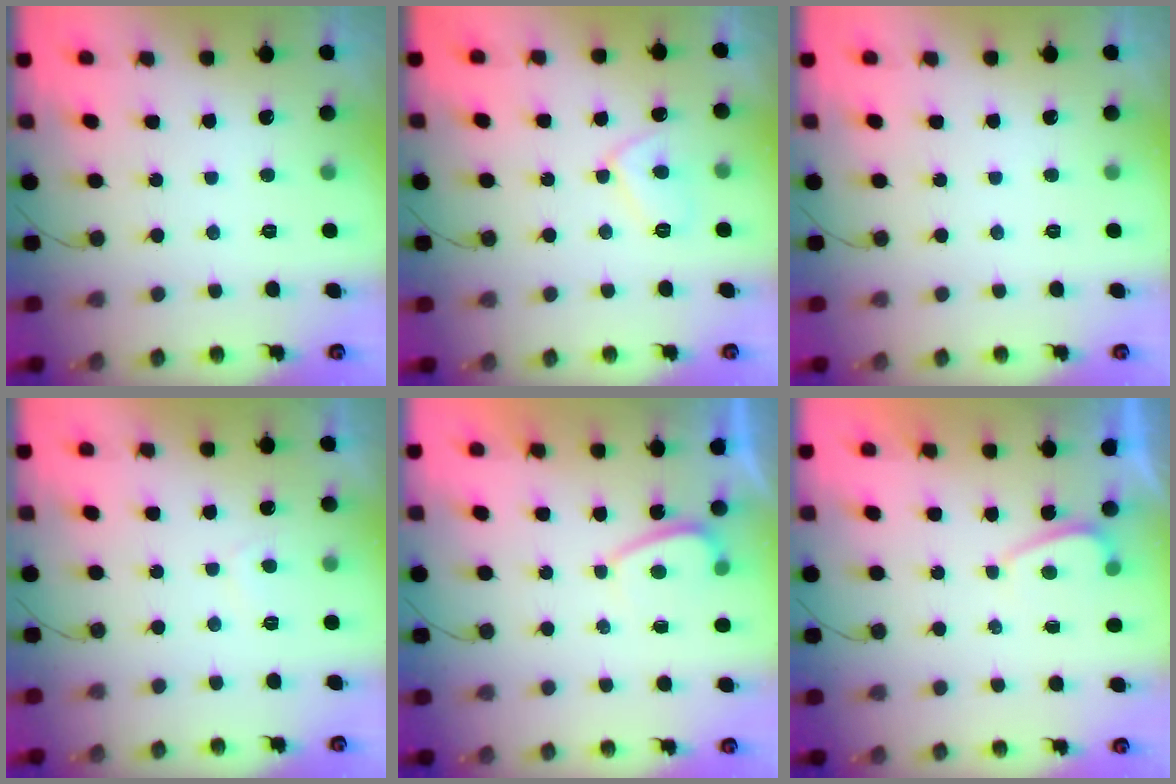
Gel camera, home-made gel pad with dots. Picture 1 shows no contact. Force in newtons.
{"total": 7.0, "press": 7.0, "slide": 0.8}
{"total": 0.0}
{"total": 2.8, "press": 2.7, "slide": 0.6}
{"total": 1.8, "press": 1.7, "slide": 0.6}
{"total": 0.6, "press": 0.4, "slide": 0.5}